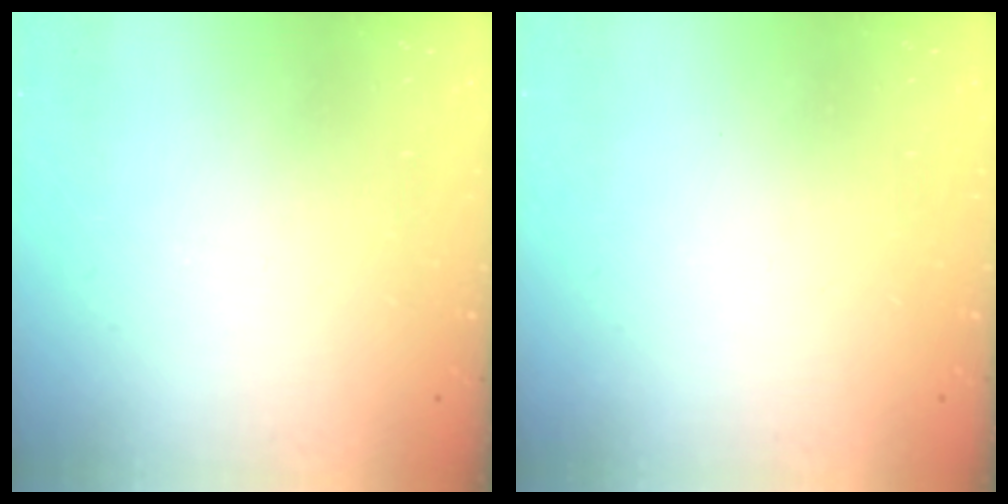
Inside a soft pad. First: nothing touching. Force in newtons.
{"total": 0.0}